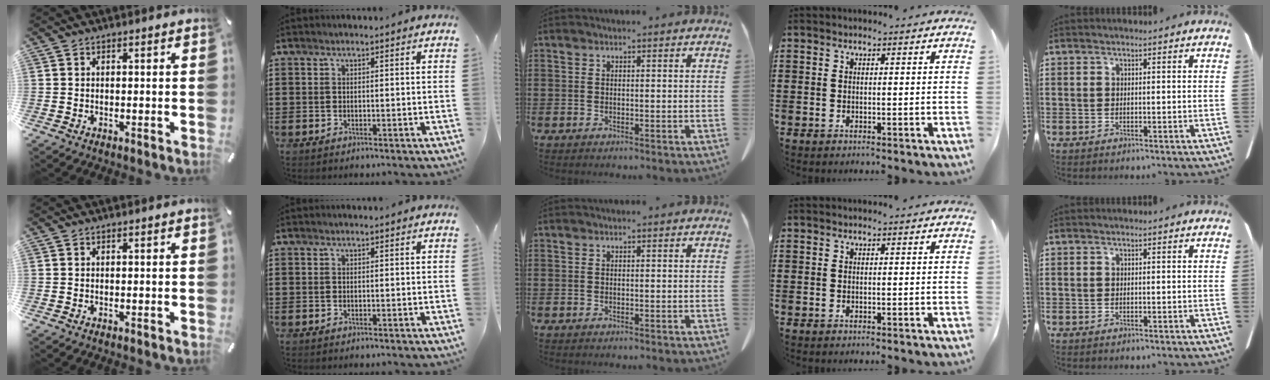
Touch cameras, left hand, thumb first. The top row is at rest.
{}